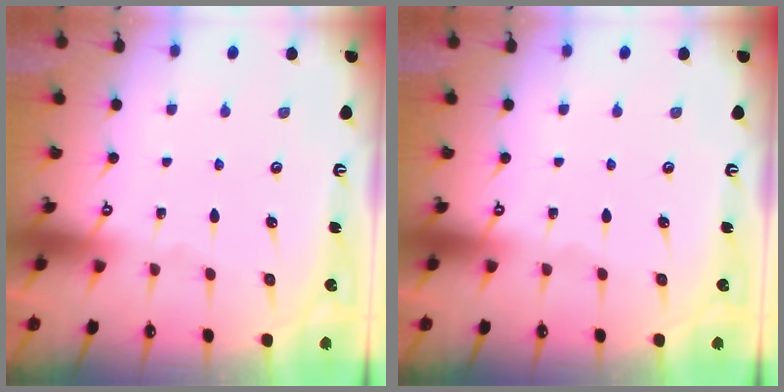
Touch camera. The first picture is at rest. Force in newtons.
{"total": 0.0}